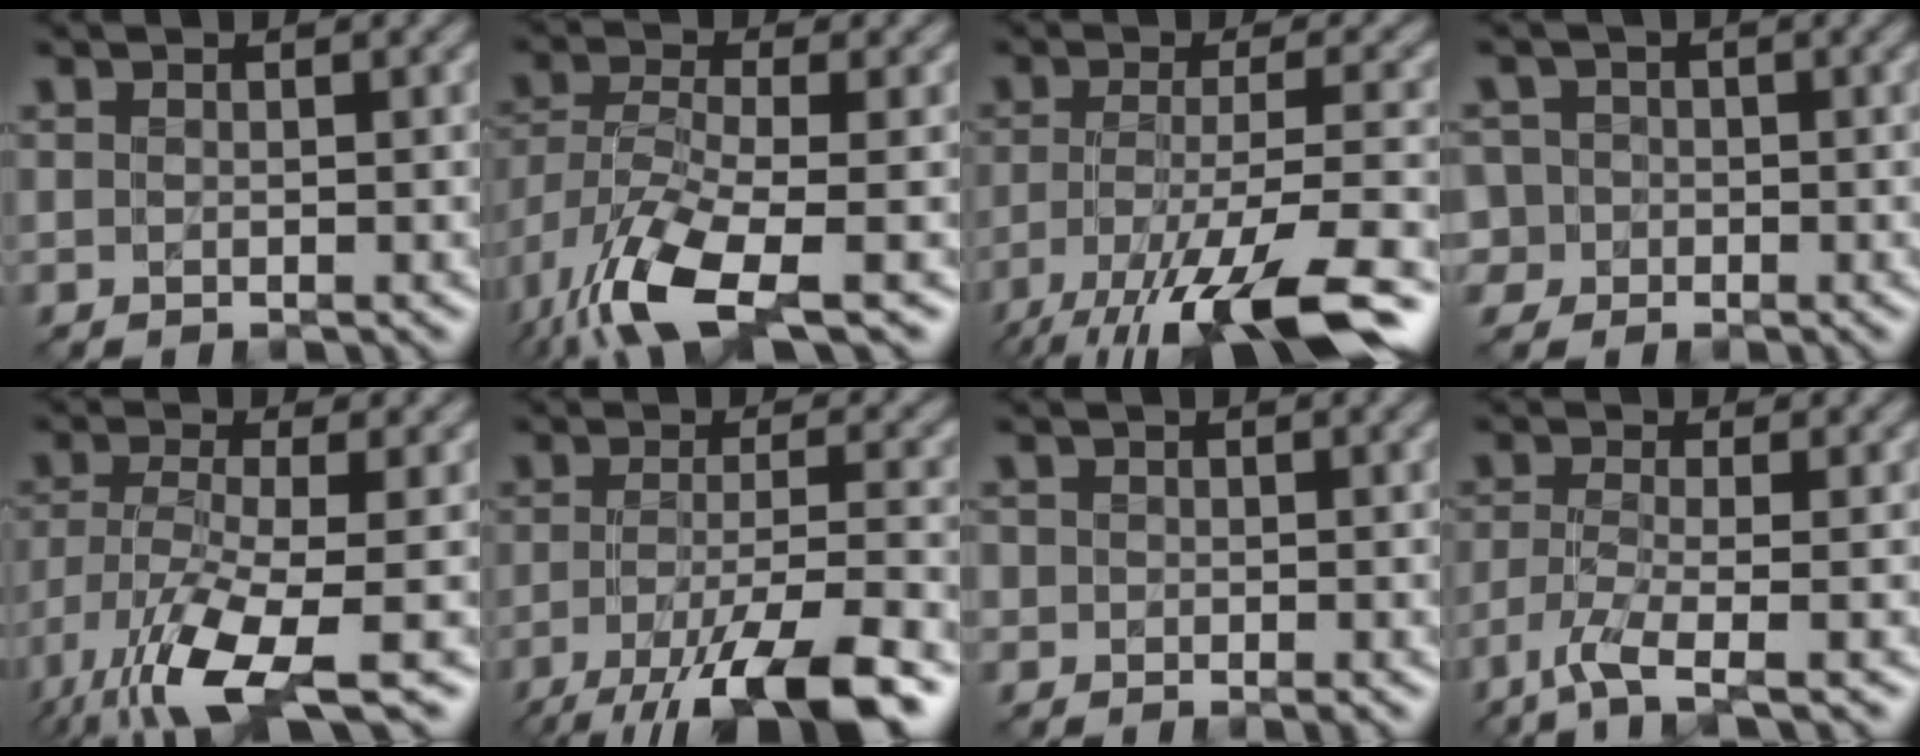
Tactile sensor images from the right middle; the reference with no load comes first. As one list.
[{"total": 10.0, "force": [-5.7, 3.2, 7.6], "torque": [-0.165, -0.024, -0.112]}, {"total": 12.3, "force": [-8.1, 3.0, 8.8], "torque": [-0.164, -0.012, -0.132]}, {"total": 4.8, "force": [-0.4, 4.6, 1.5], "torque": [-0.025, 0.028, -0.043]}, {"total": 10.0, "force": [-5.8, 2.7, 7.7], "torque": [-0.162, -0.023, -0.111]}, {"total": 9.6, "force": [-5.8, 2.2, 7.4], "torque": [-0.118, -0.009, -0.104]}, {"total": 1.4, "force": [-0.4, 1.3, 0.4], "torque": [0.005, -0.006, -0.010]}, {"total": 4.1, "force": [-2.5, 0.7, 3.2], "torque": [-0.060, -0.008, -0.061]}]